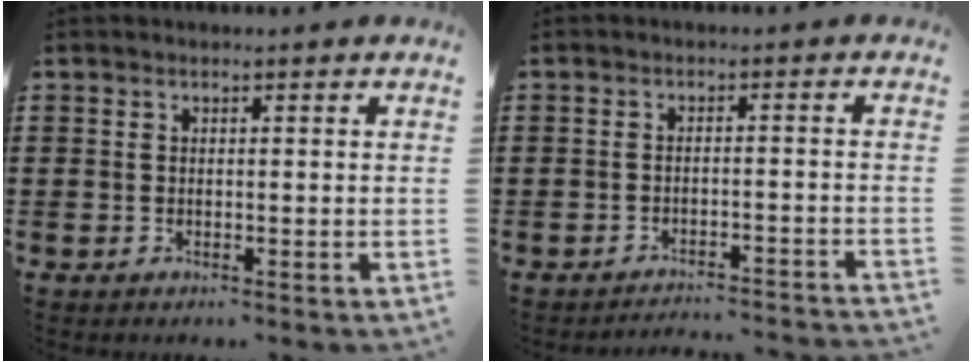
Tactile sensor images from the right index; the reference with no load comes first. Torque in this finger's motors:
{"motor_torque": [1.09, 0.91, -1.05, -0.21]}